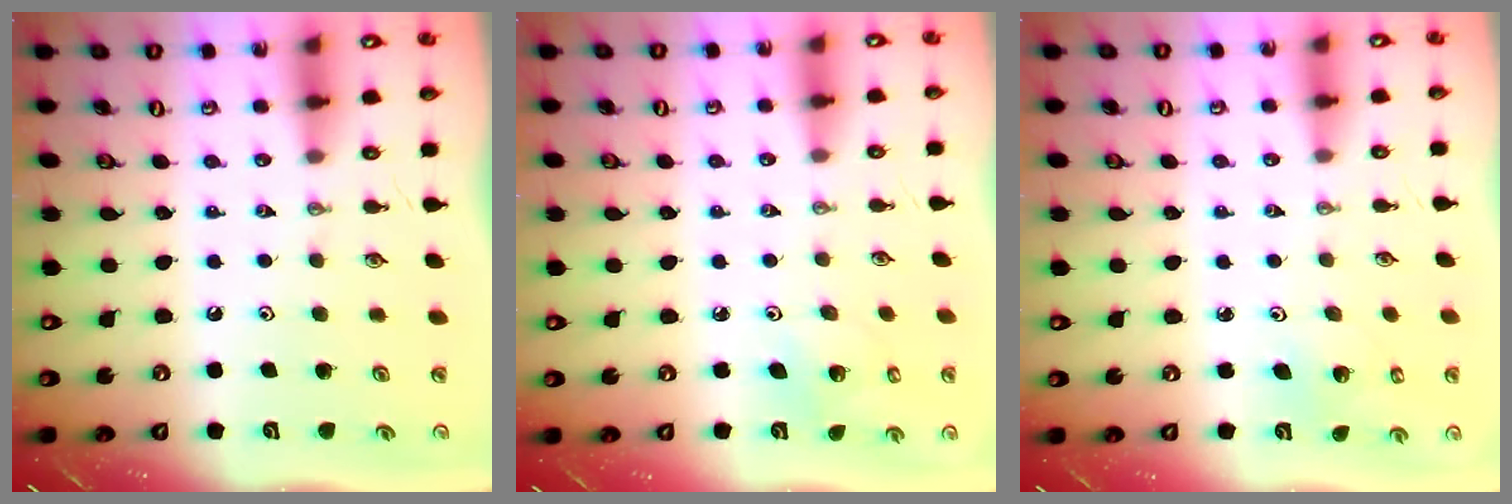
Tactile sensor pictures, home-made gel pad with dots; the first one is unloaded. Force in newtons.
{"total": 3.5, "press": 3.5, "slide": 0.3}
{"total": 2.3, "press": 2.3, "slide": 0.2}